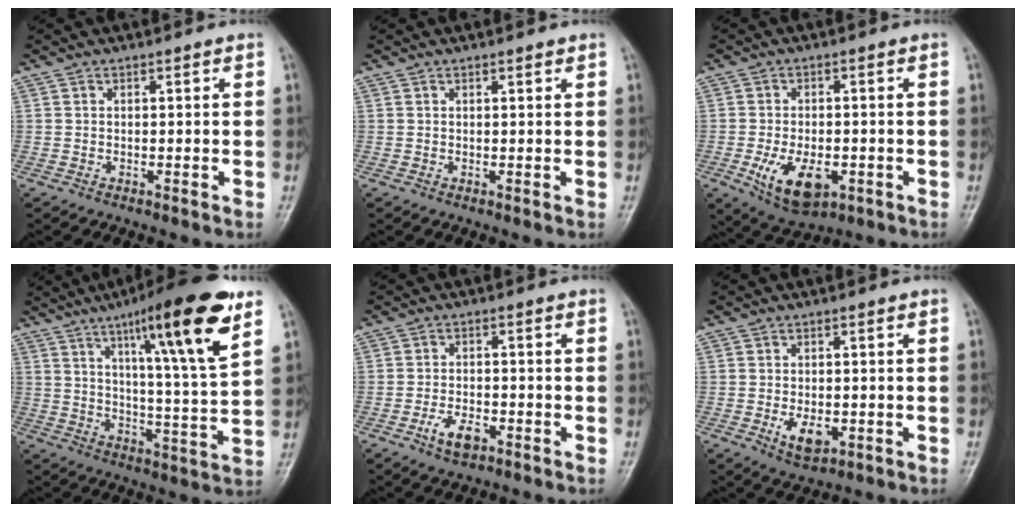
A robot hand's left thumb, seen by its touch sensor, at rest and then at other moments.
{"total": 0.8, "force": [0.6, 0.2, 0.5], "torque": [-0.009, -0.003, 0.009]}
{"total": 9.4, "force": [-3.0, 5.3, 7.2], "torque": [-0.116, -0.003, -0.037]}
{"total": 19.5, "force": [10.4, 2.3, 16.3], "torque": [-0.234, -0.047, 0.158]}
{"total": 4.5, "force": [-2.2, 2.3, 3.1], "torque": [-0.057, 0.009, -0.038]}
{"total": 4.9, "force": [-1.1, 2.8, 3.8], "torque": [-0.055, -0.007, -0.009]}